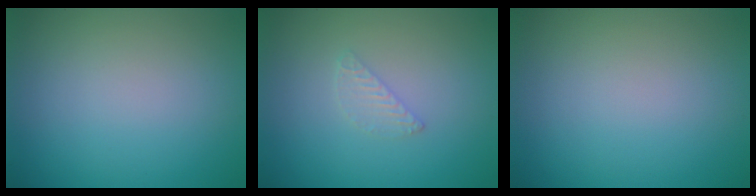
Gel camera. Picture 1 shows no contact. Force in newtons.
{"total": 1.1, "press": 1.1, "slide": 0.1}
{"total": 0.0}